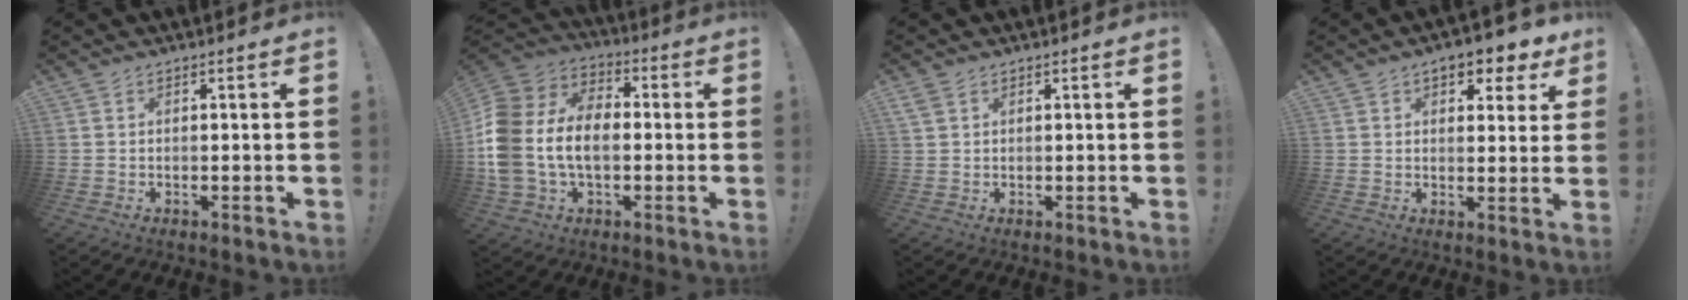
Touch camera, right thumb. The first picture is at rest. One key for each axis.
{"total": 18.3, "fx": -1.5, "fy": 12.5, "fz": 13.3, "tx": -0.274, "ty": 0.020, "tz": -0.021}
{"total": 2.3, "fx": 1.4, "fy": 1.4, "fz": 1.3, "tx": -0.019, "ty": -0.001, "tz": 0.026}
{"total": 7.3, "fx": 4.4, "fy": 4.0, "fz": 4.4, "tx": -0.054, "ty": -0.017, "tz": 0.076}